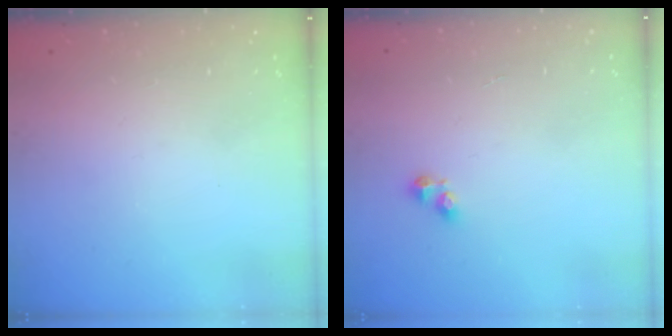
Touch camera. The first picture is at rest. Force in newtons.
{"total": 2.8, "press": 2.8, "slide": 0.4}